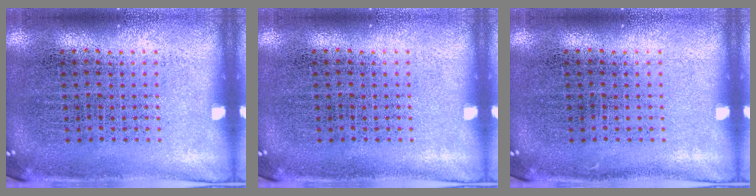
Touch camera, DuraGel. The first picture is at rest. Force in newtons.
{"total": 0.0}
{"total": 0.0}